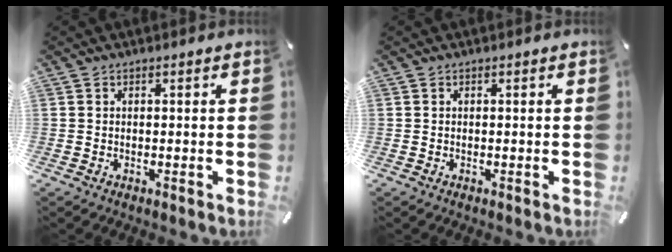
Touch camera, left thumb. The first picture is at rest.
{"total": 0.0}